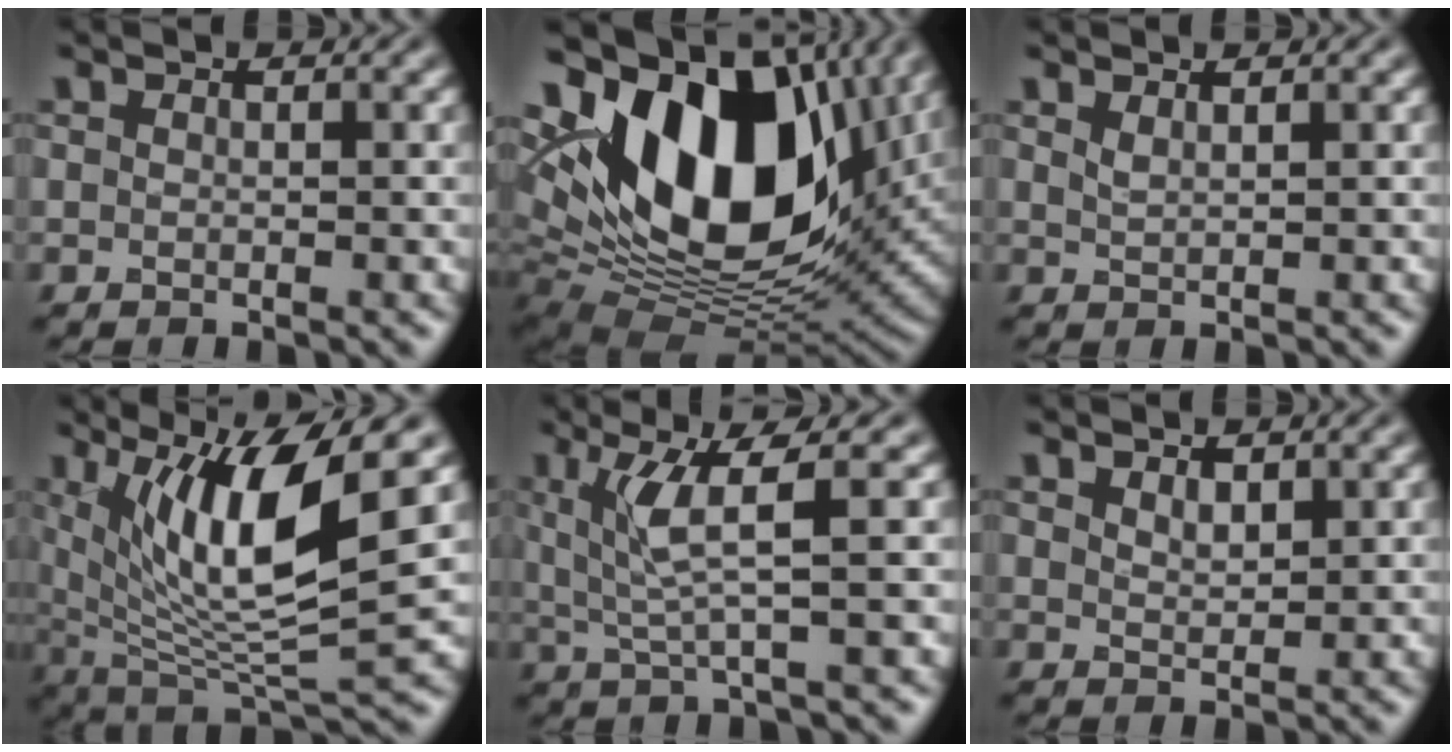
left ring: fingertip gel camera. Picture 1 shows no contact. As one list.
[{"total": 17.1, "force": [5.2, 9.8, 13.1], "torque": [-0.225, 0.003, 0.088]}, {"total": 0.9, "force": [0.7, 0.2, 0.5], "torque": [-0.010, 0.000, 0.015]}, {"total": 10.5, "force": [3.7, 2.6, 9.5], "torque": [-0.165, -0.009, 0.075]}, {"total": 4.4, "force": [1.2, 0.5, 4.2], "torque": [-0.089, -0.001, 0.032]}, {"total": 1.3, "force": [0.9, 0.6, 0.7], "torque": [-0.013, -0.001, 0.021]}]